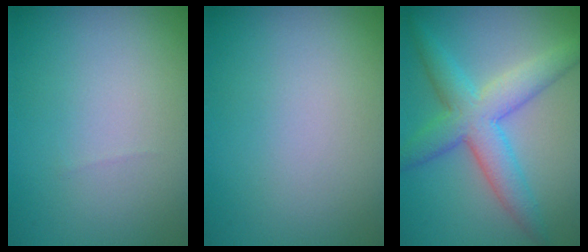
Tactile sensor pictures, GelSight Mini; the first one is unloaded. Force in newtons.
{"total": 0.0}
{"total": 5.8, "press": 5.8, "slide": 0.1}